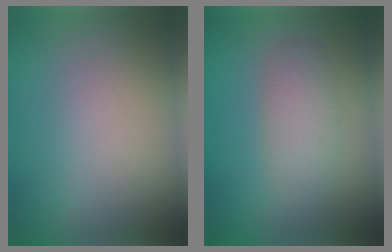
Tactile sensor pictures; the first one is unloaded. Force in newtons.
{"total": 2.7, "press": 2.7, "slide": 0.1}